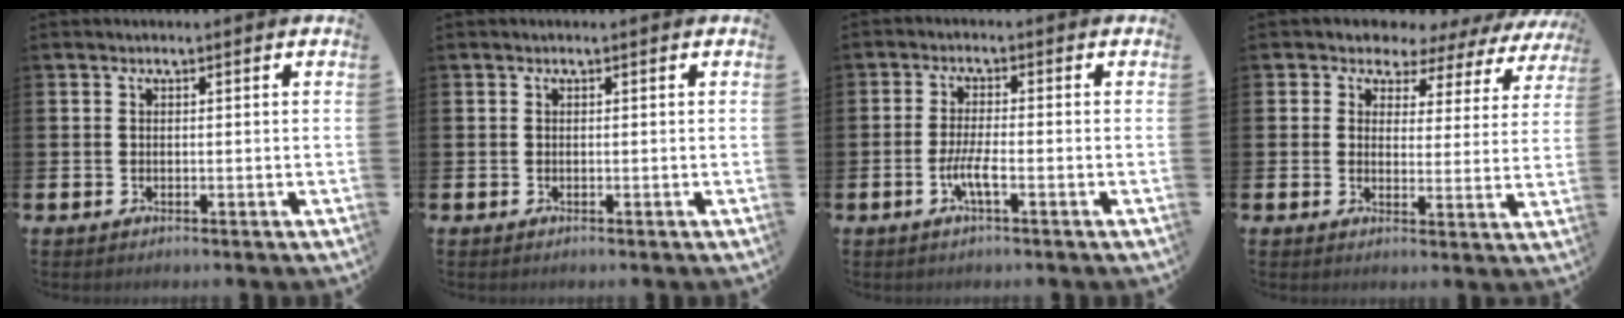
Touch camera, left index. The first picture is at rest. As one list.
[{"total": 0.0}, {"total": 3.2, "force": [-1.2, 0.6, 2.9], "torque": [-0.072, -0.003, -0.026]}, {"total": 3.6, "force": [2.7, 2.3, 0.2], "torque": [-0.019, -0.027, 0.039]}]